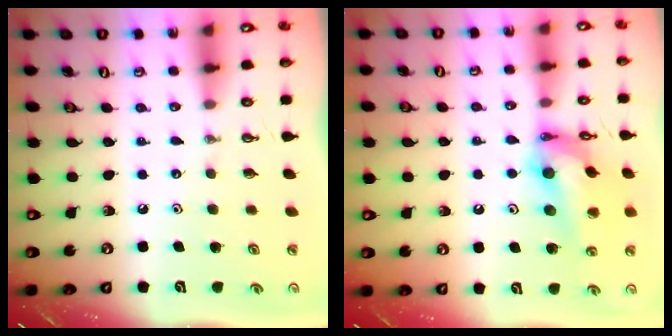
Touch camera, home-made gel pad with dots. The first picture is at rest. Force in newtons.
{"total": 15.5, "press": 15.4, "slide": 1.7}